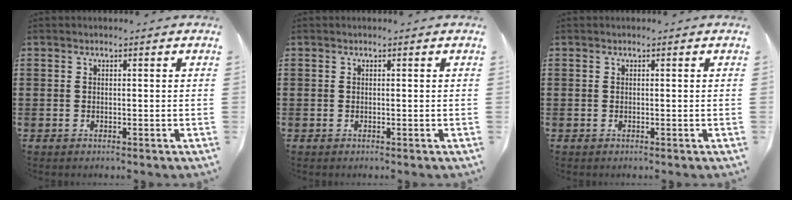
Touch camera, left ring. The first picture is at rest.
{"total": 0.0}
{"total": 0.0}